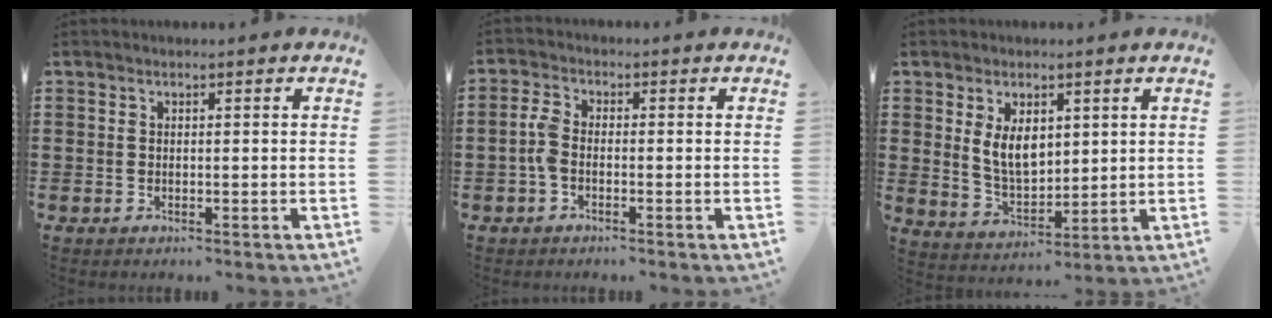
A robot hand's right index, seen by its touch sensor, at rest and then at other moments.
{"total": 3.1, "force": [-1.0, 1.6, 2.5], "torque": [-0.068, -0.003, -0.025]}
{"total": 6.2, "force": [2.1, 3.7, 4.5], "torque": [-0.091, 0.006, 0.038]}